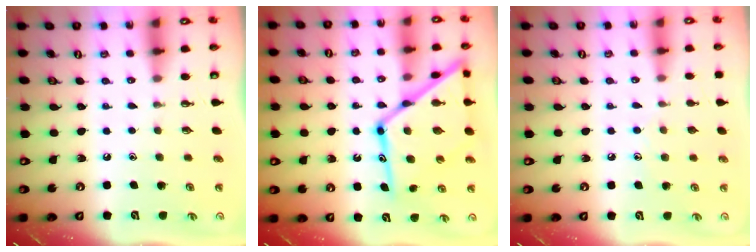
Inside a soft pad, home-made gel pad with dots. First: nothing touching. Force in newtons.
{"total": 23.0, "press": 22.9, "slide": 1.8}
{"total": 6.6, "press": 6.5, "slide": 0.7}